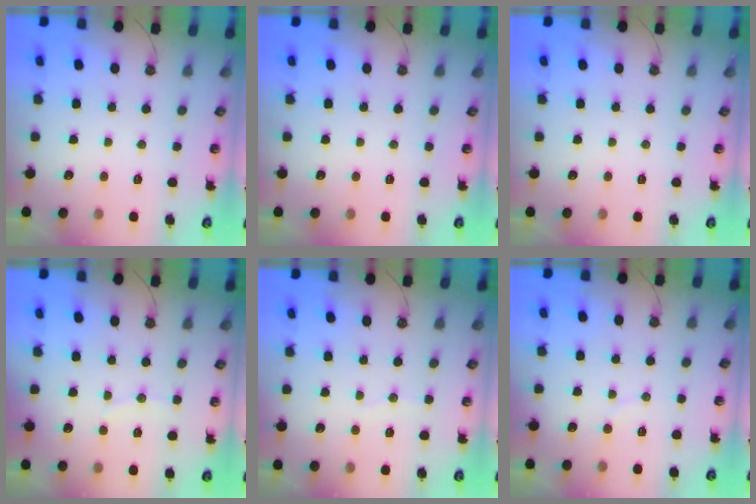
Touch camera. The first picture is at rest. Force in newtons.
{"total": 0.0}
{"total": 0.0}
{"total": 3.8, "press": 3.7, "slide": 0.8}
{"total": 3.3, "press": 3.2, "slide": 0.4}
{"total": 4.4, "press": 4.4, "slide": 0.3}